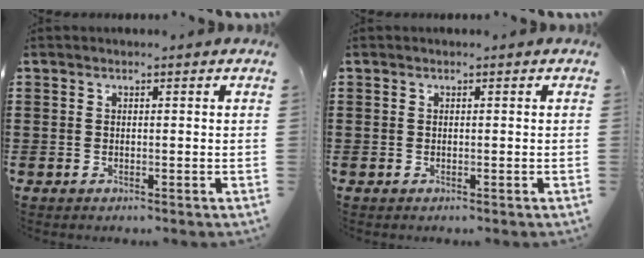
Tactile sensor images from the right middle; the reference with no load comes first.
{"total": 0.0}